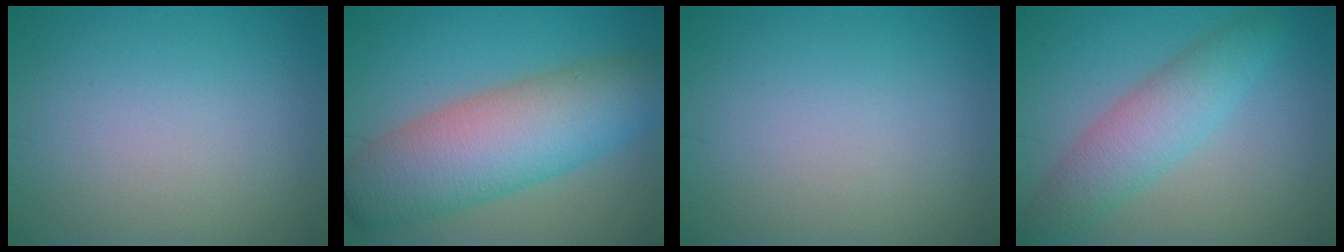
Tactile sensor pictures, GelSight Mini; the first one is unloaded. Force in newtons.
{"total": 10.1, "press": 10.1, "slide": 0.4}
{"total": 0.0}
{"total": 4.7, "press": 4.7, "slide": 0.1}